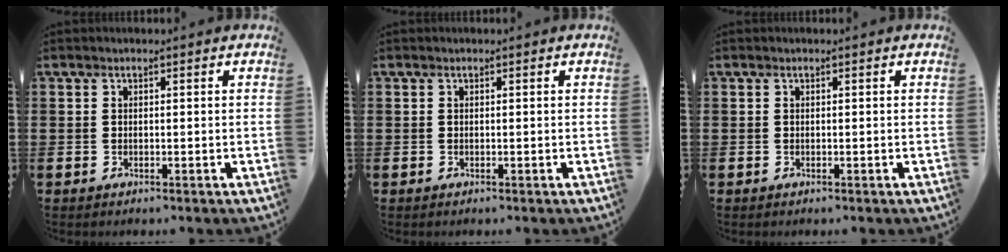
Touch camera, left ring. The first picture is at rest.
{"total": 0.0}
{"total": 0.0}